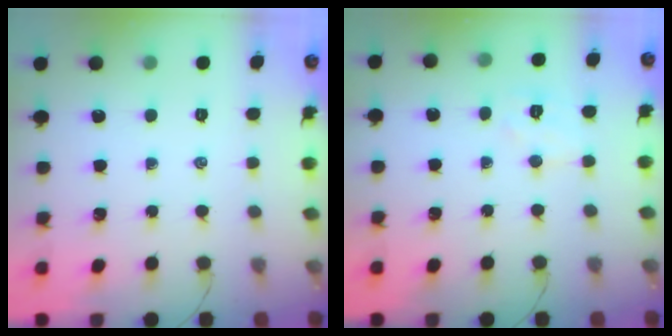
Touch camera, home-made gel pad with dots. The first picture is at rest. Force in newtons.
{"total": 6.8, "press": 6.7, "slide": 1.2}